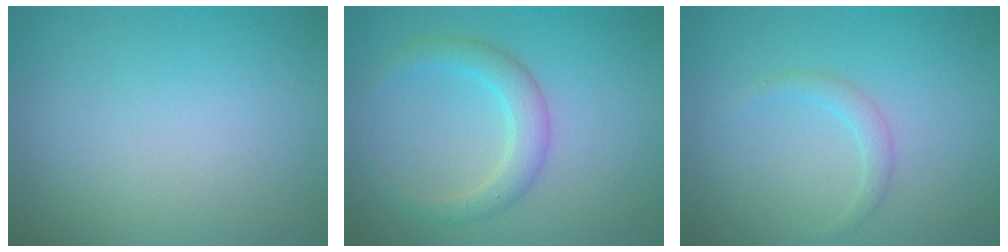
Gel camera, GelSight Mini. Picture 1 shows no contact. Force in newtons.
{"total": 2.8, "press": 2.8, "slide": 0.1}
{"total": 1.1, "press": 1.1, "slide": 0.1}